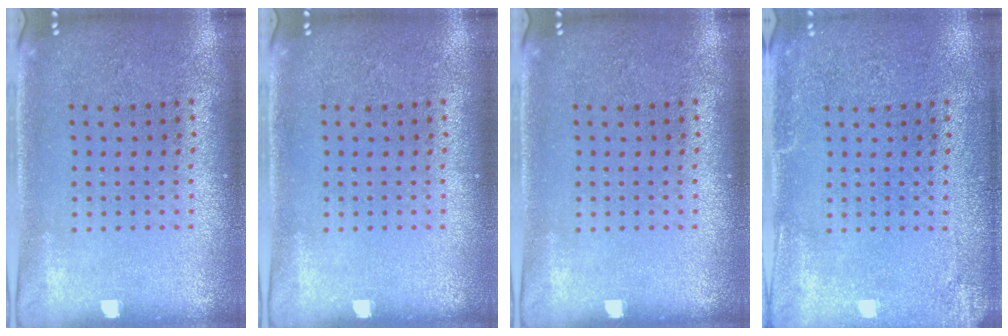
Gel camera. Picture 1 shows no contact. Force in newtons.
{"total": 0.0}
{"total": 0.0}
{"total": 2.3, "press": 2.3, "slide": 0.3}